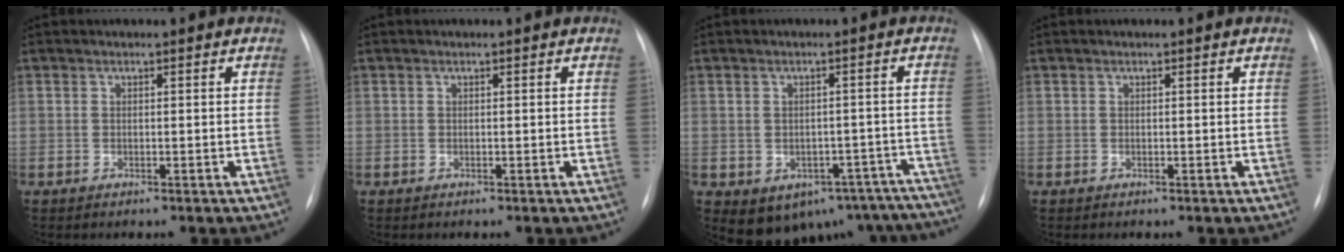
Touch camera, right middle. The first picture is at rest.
{"total": 0.0}
{"total": 16.2, "force": [-11.1, 10.3, 5.8], "torque": [-0.075, 0.037, -0.108]}
{"total": 0.0}